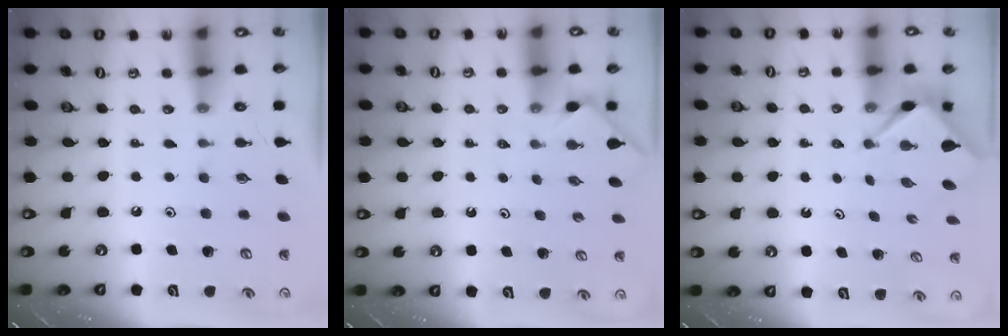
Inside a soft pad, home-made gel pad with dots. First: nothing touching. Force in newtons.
{"total": 0.0}
{"total": 3.0, "press": 3.0, "slide": 0.2}